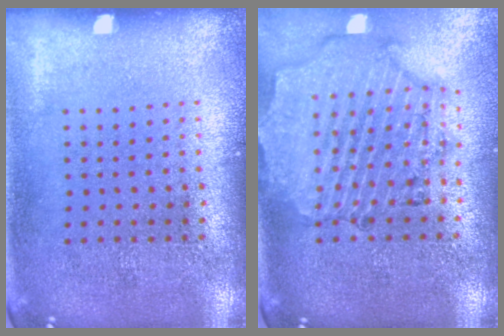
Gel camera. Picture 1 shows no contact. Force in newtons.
{"total": 1.7, "press": 1.7, "slide": 0.3}